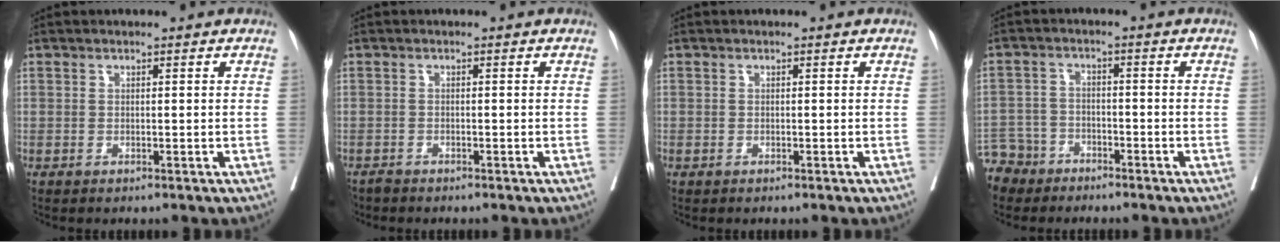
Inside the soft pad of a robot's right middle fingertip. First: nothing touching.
{"total": 1.1, "force": [-1.0, 0.4, -0.1], "torque": [-0.003, -0.002, -0.021]}
{"total": 0.0}
{"total": 6.8, "force": [-5.6, 3.9, -0.2], "torque": [-0.006, -0.004, -0.108]}